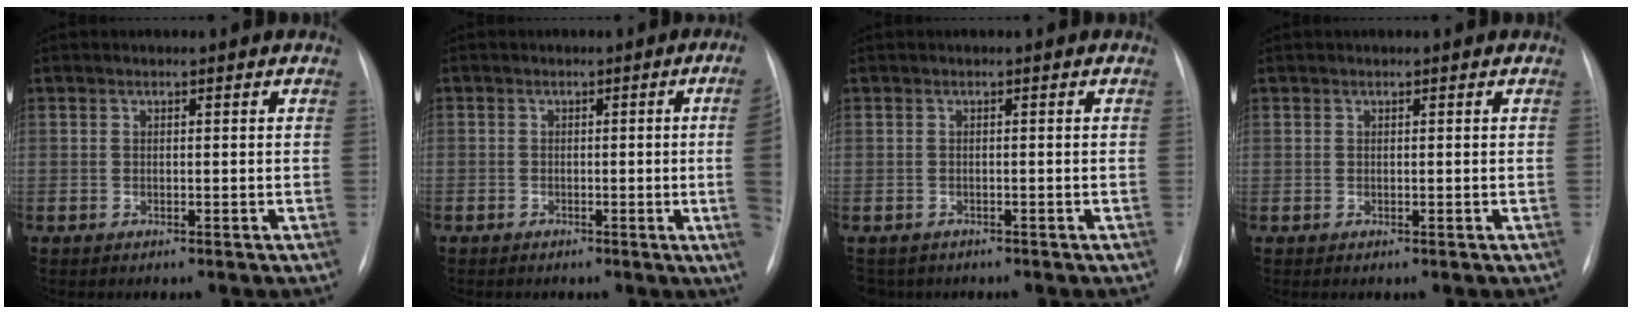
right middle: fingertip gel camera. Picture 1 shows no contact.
{"total": 6.2, "force": [-0.8, -1.8, 5.8], "torque": [-0.048, -0.008, -0.014]}
{"total": 3.1, "force": [-2.4, 2.0, 0.4], "torque": [-0.001, 0.004, -0.034]}
{"total": 0.0}